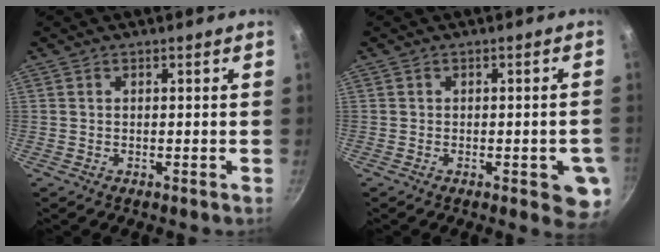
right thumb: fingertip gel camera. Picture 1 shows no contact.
{"total": 6.8, "force": [-2.1, 2.4, 6.0], "torque": [-0.048, 0.004, -0.026]}